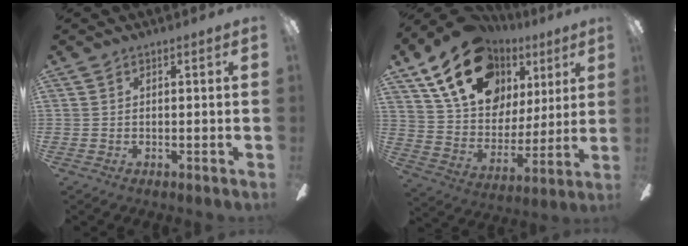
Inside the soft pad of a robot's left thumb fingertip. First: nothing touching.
{"total": 20.9, "force": [11.9, 13.6, 10.4], "torque": [-0.177, -0.050, 0.222]}